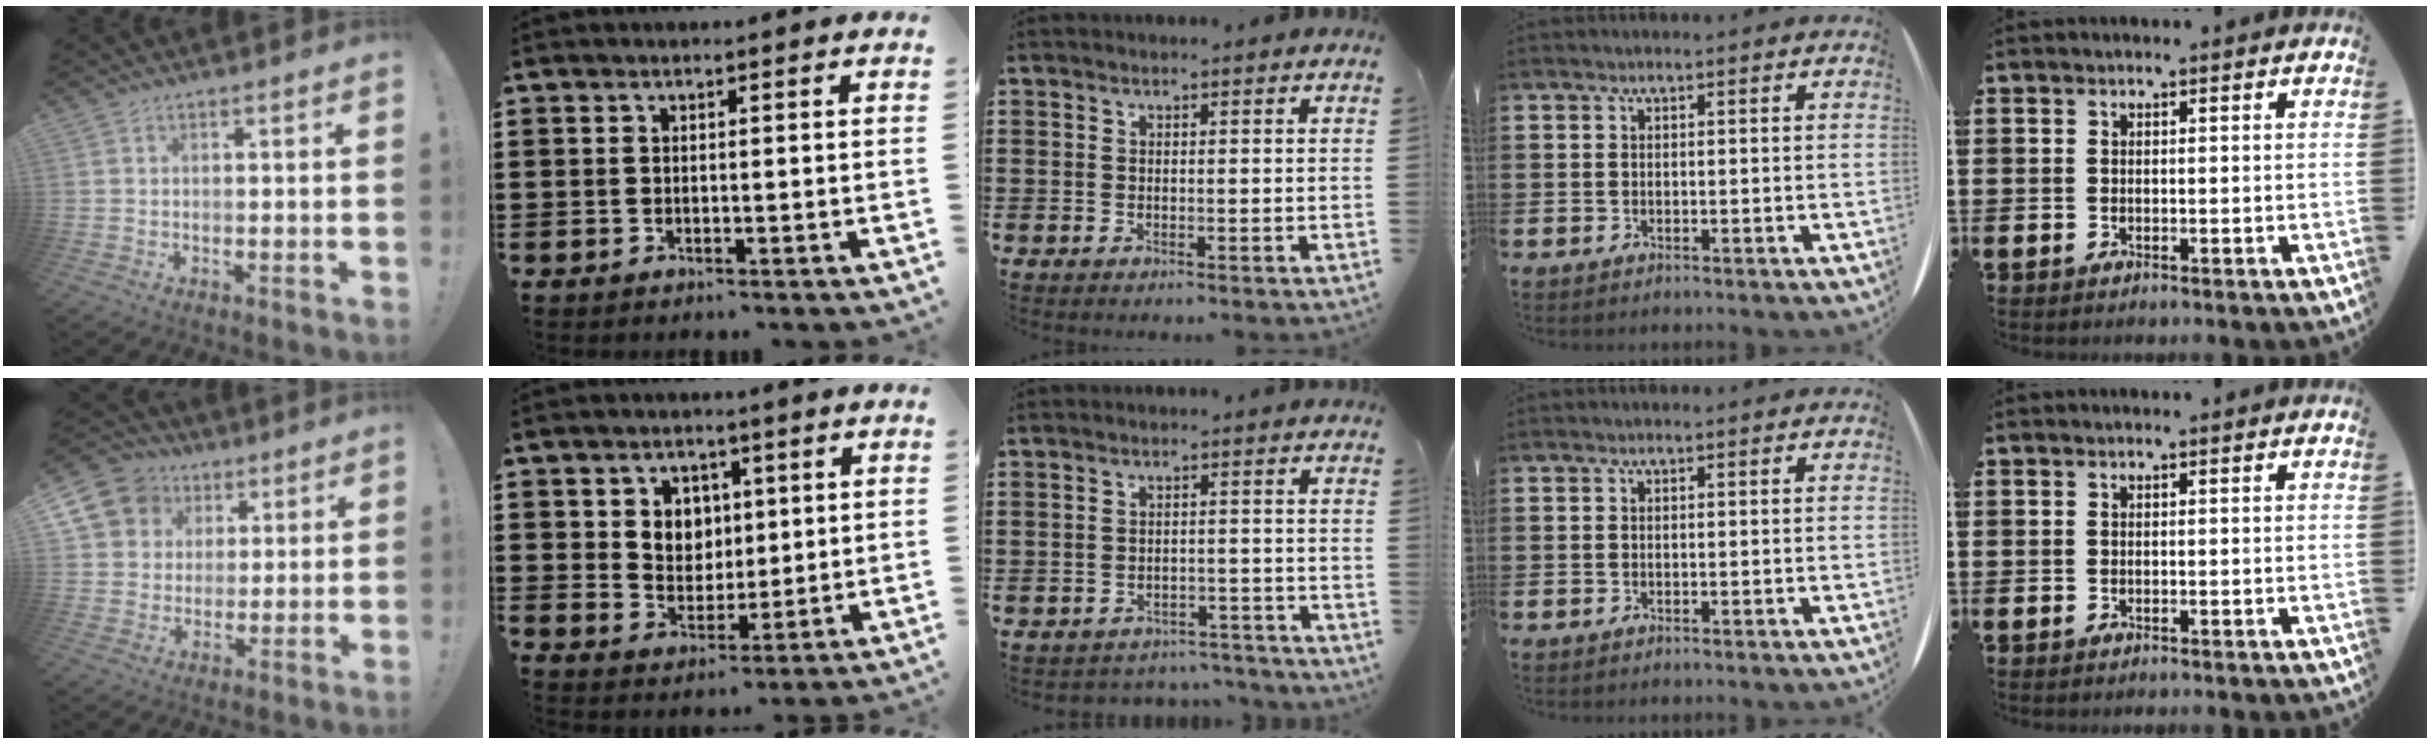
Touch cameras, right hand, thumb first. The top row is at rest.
{"thumb": {"total": 12.0, "force": [4.8, 10.3, 3.9], "torque": [-0.054, -0.024, 0.099]}, "index": {"total": 4.6, "force": [1.8, 4.1, 1.1], "torque": [-0.034, 0.008, 0.031]}, "middle": {"total": 3.0, "force": [-2.9, 0.4, -0.1], "torque": [-0.006, 0.000, -0.064]}}